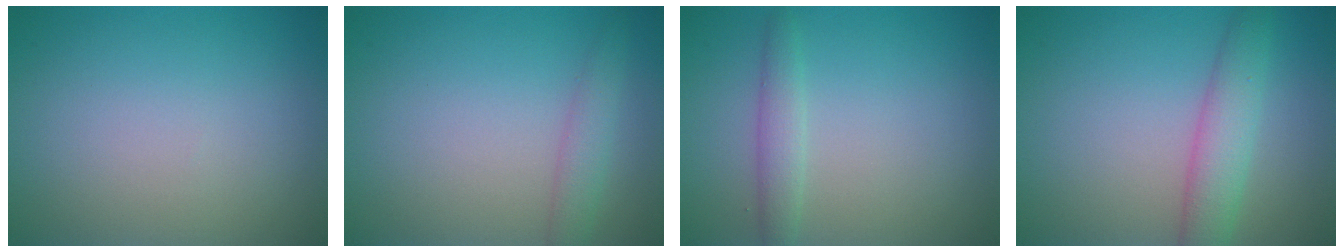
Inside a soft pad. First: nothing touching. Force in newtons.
{"total": 1.9, "press": 1.9, "slide": 0.1}
{"total": 1.9, "press": 1.8, "slide": 0.1}
{"total": 3.8, "press": 3.8, "slide": 0.1}